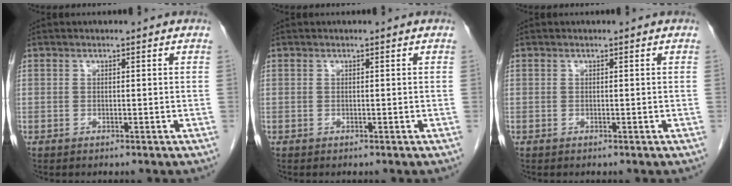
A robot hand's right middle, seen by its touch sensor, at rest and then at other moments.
{"total": 0.0}
{"total": 0.0}